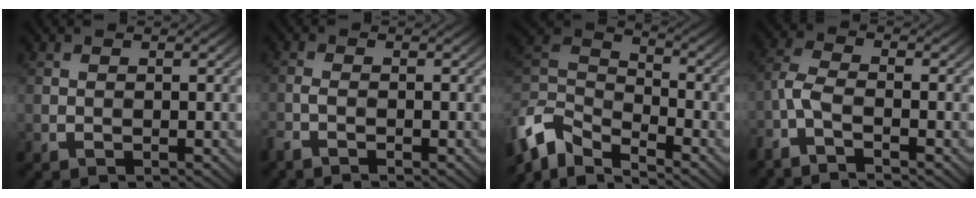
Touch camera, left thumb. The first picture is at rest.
{"total": 1.9, "force": [-1.5, 0.3, 1.1], "torque": [-0.033, -0.006, -0.041]}
{"total": 8.5, "force": [-5.9, 3.6, 5.0], "torque": [-0.108, -0.008, -0.131]}
{"total": 3.9, "force": [-2.8, 1.0, 2.6], "torque": [-0.067, -0.006, -0.073]}